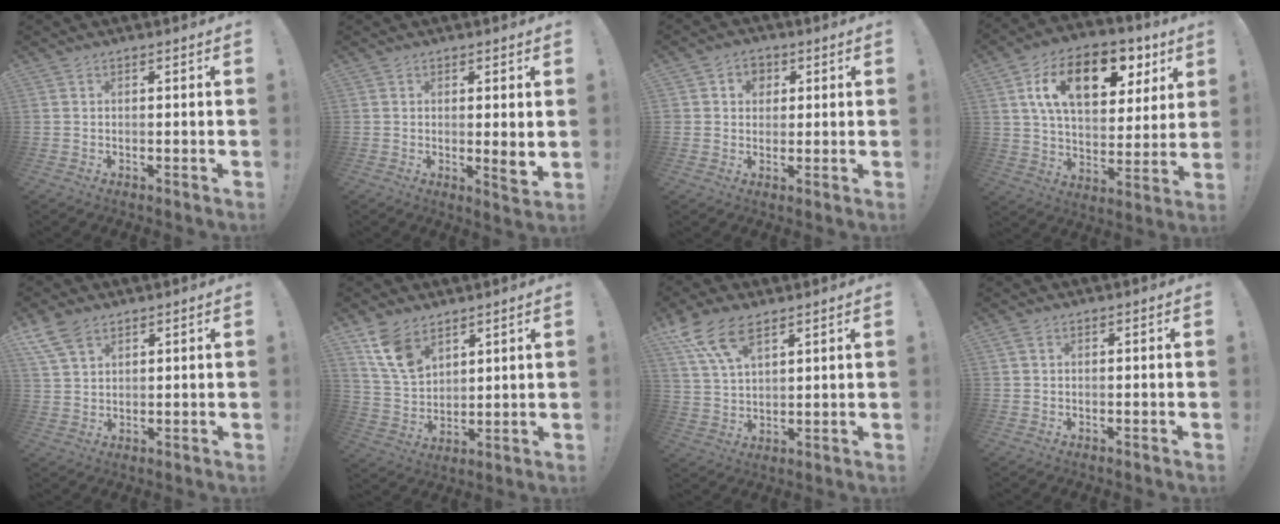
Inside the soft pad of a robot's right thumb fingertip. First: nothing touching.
{"total": 3.7, "force": [0.8, 0.3, 3.6], "torque": [-0.038, -0.019, 0.010]}
{"total": 4.8, "force": [1.3, 4.4, 1.5], "torque": [-0.021, 0.001, 0.024]}
{"total": 18.9, "force": [8.4, 10.8, 13.0], "torque": [-0.201, -0.027, 0.142]}
{"total": 7.8, "force": [5.1, 4.2, 4.1], "torque": [-0.080, -0.014, 0.102]}
{"total": 11.2, "force": [7.4, 6.4, 5.4], "torque": [-0.109, -0.034, 0.148]}
{"total": 11.4, "force": [7.5, 5.3, 6.8], "torque": [-0.135, -0.025, 0.146]}
{"total": 1.2, "force": [0.5, 0.6, 0.9], "torque": [-0.016, 0.002, 0.008]}